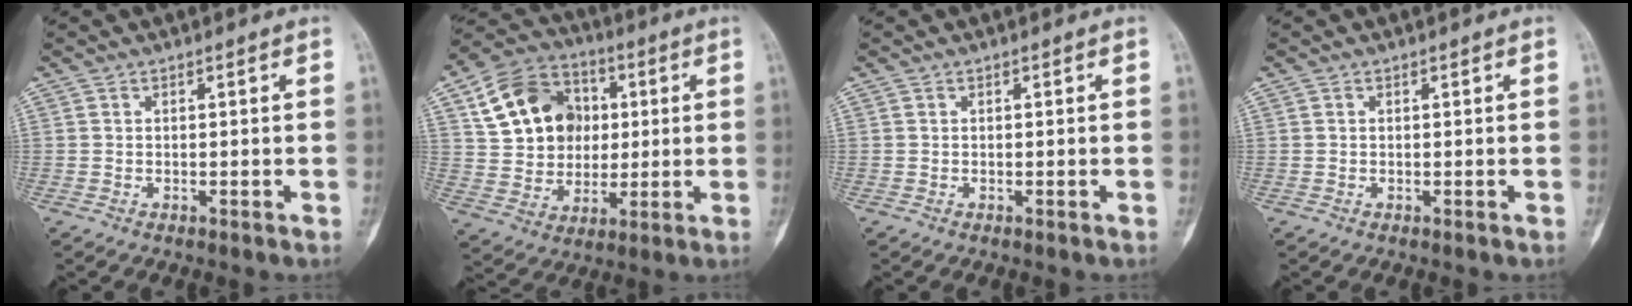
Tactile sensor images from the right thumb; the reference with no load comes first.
{"total": 16.6, "force": [4.2, 13.4, 8.8], "torque": [-0.122, 0.005, 0.076]}
{"total": 0.0}
{"total": 0.0}